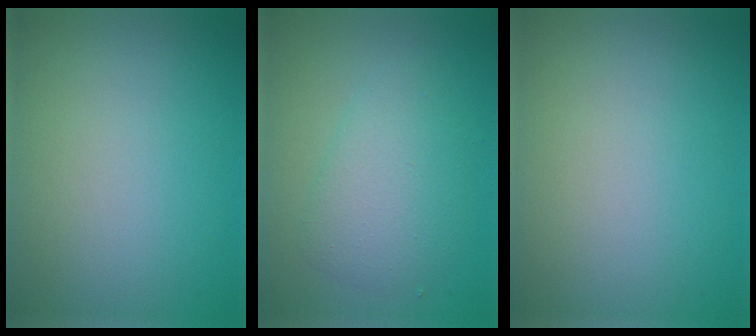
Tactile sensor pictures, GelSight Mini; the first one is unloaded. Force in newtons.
{"total": 3.8, "press": 3.8, "slide": 0.1}
{"total": 0.0}